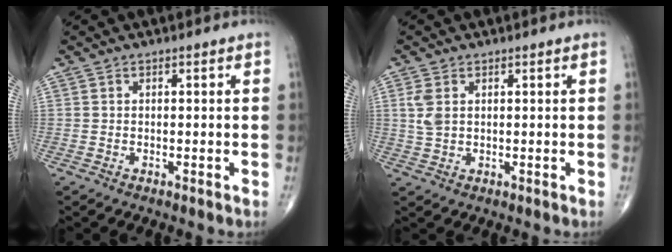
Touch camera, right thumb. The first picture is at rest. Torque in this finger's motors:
{"motor_torque": [0.03, 0.03, 0.47, 0.35, 0.04]}